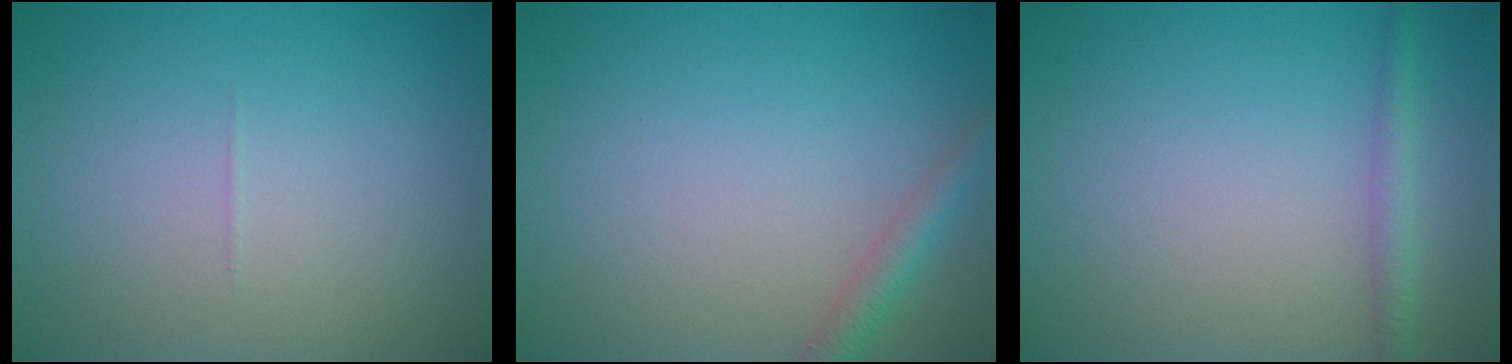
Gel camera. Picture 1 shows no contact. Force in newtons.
{"total": 1.9, "press": 1.9, "slide": 0.1}
{"total": 1.6, "press": 1.6, "slide": 0.1}